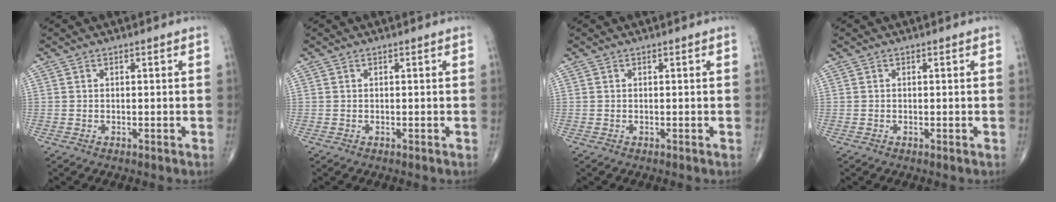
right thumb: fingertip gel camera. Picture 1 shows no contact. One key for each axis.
{"total": 0.0}
{"total": 0.0}
{"total": 0.0}